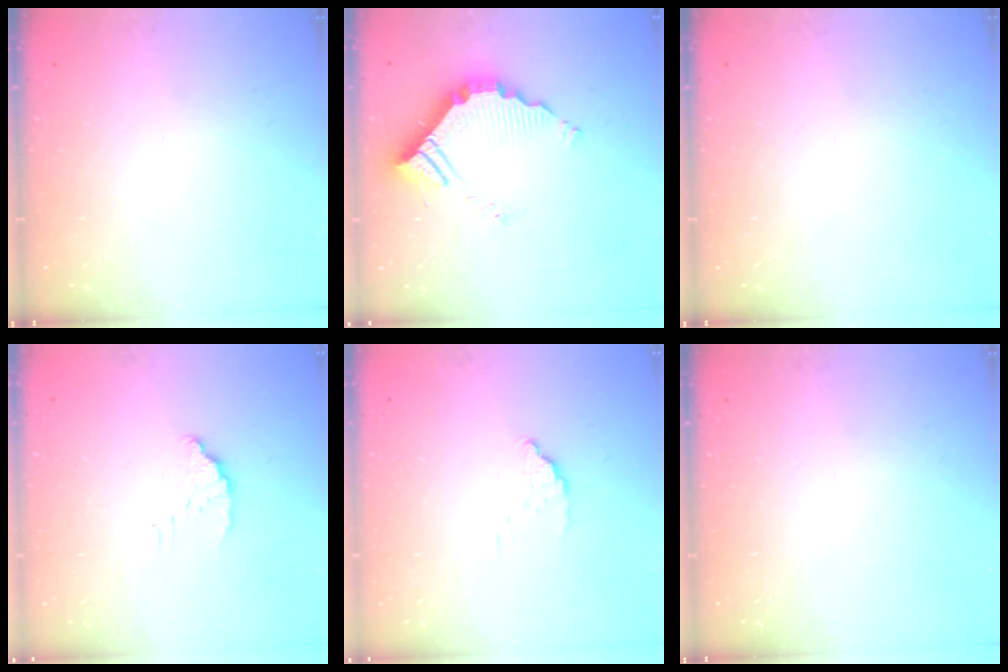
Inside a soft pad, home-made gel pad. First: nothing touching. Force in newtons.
{"total": 12.1, "press": 12.1, "slide": 0.3}
{"total": 0.0}
{"total": 3.3, "press": 3.3, "slide": 0.1}
{"total": 1.8, "press": 1.8, "slide": 0.1}
{"total": 0.0}